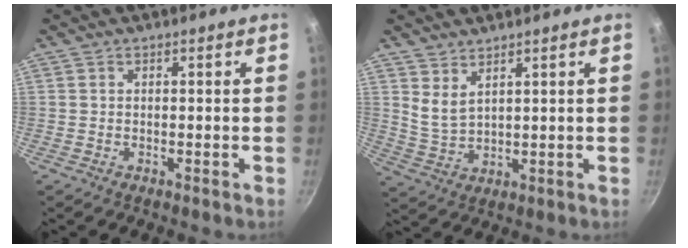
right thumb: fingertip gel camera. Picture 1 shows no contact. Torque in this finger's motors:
{"motor_torque": [-0.79, 0.44, -0.09, 0.16, 0.11]}